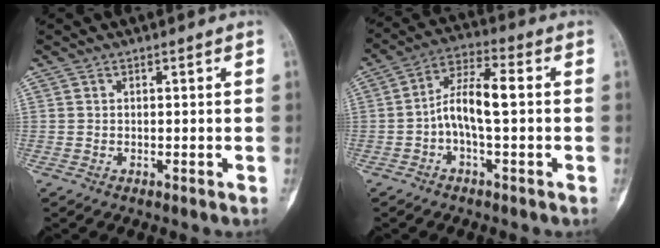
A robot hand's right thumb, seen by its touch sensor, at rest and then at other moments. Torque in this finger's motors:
{"motor_torque": [-0.05, 0.28, 0.32, 0.05, 0.07]}